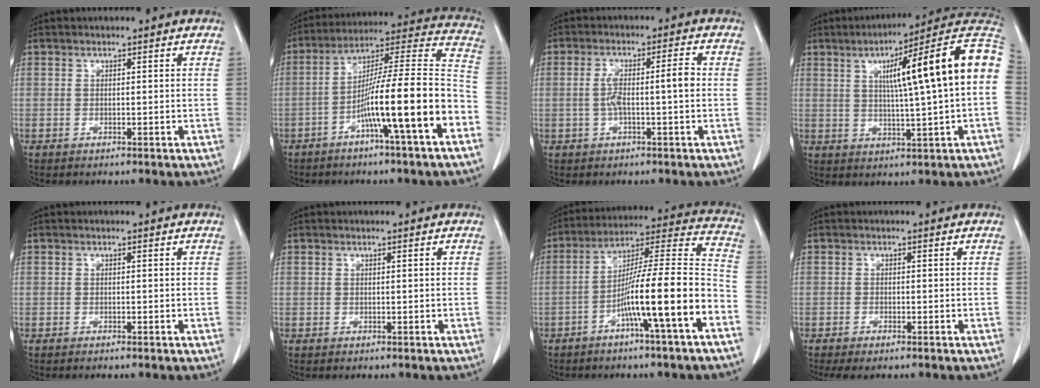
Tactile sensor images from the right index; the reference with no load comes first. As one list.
[{"total": 17.8, "force": [-6.9, -0.3, 16.4], "torque": [-0.253, 0.014, -0.116]}, {"total": 5.5, "force": [-0.3, 0.7, 5.5], "torque": [-0.107, 0.021, -0.002]}, {"total": 19.1, "force": [3.7, 0.4, 18.7], "torque": [-0.250, 0.036, 0.044]}, {"total": 0.0}, {"total": 0.0}, {"total": 15.3, "force": [-6.3, -0.4, 13.9], "torque": [-0.229, 0.013, -0.106]}, {"total": 2.1, "force": [-1.6, 0.4, 1.3], "torque": [-0.021, -0.007, -0.025]}]